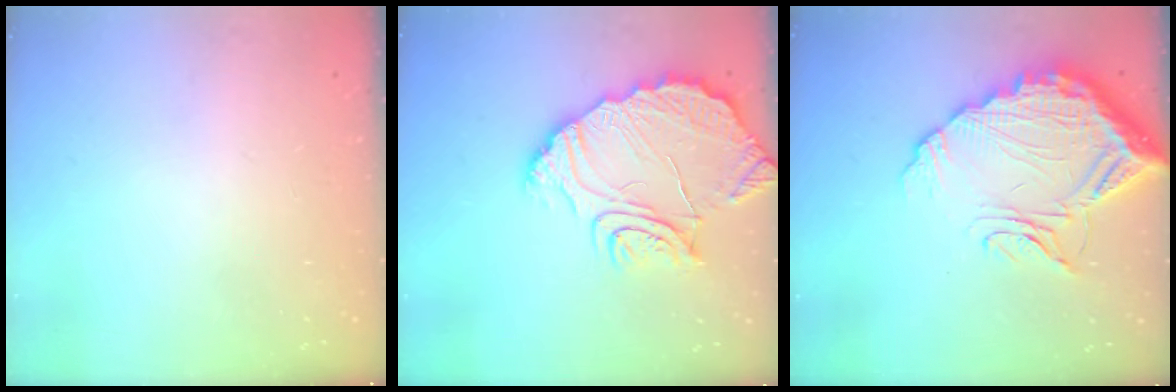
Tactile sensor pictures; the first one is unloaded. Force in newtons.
{"total": 16.6, "press": 16.5, "slide": 1.4}
{"total": 18.6, "press": 18.6, "slide": 1.7}